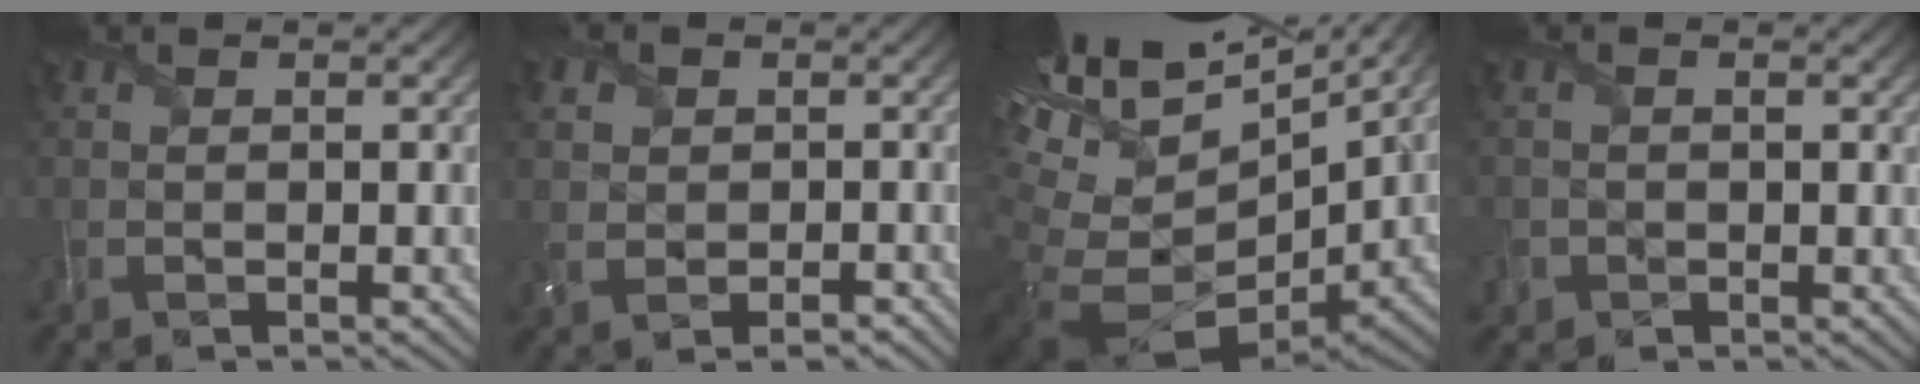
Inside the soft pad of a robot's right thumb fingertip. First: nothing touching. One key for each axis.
{"total": 4.2, "fx": 0.1, "fy": 3.6, "fz": 2.3, "tx": -0.056, "ty": -0.005, "tz": -0.002}
{"total": 16.9, "fx": 7.7, "fy": 8.5, "fz": 12.4, "tx": -0.244, "ty": 0.027, "tz": 0.172}
{"total": 1.3, "fx": -0.6, "fy": 1.1, "fz": 0.2, "tx": -0.002, "ty": -0.009, "tz": -0.012}